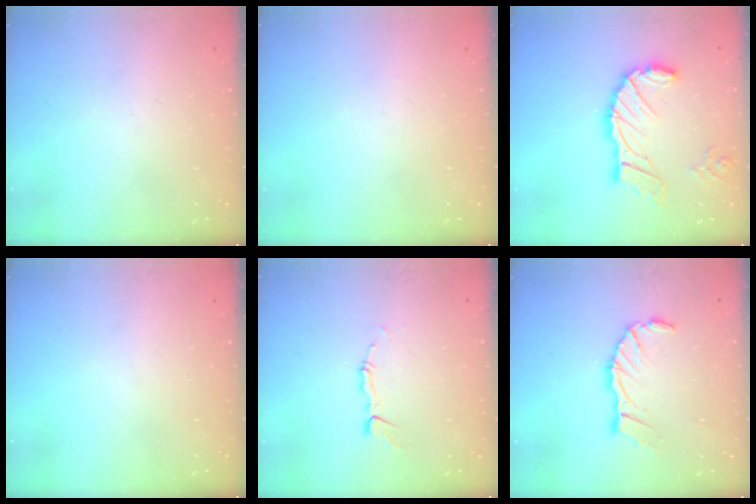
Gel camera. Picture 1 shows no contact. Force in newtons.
{"total": 0.0}
{"total": 14.8, "press": 14.7, "slide": 1.6}
{"total": 0.0}
{"total": 4.1, "press": 4.1, "slide": 0.3}
{"total": 9.6, "press": 9.5, "slide": 1.5}